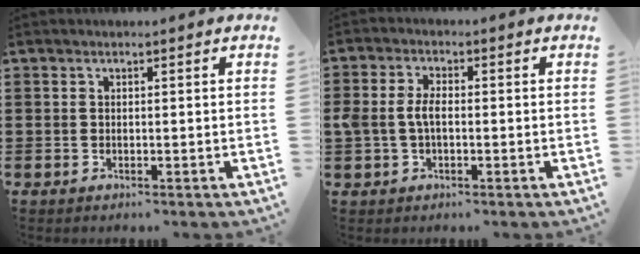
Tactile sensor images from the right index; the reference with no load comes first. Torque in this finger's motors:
{"motor_torque": [0.15, -0.05, 0.20, 0.12]}